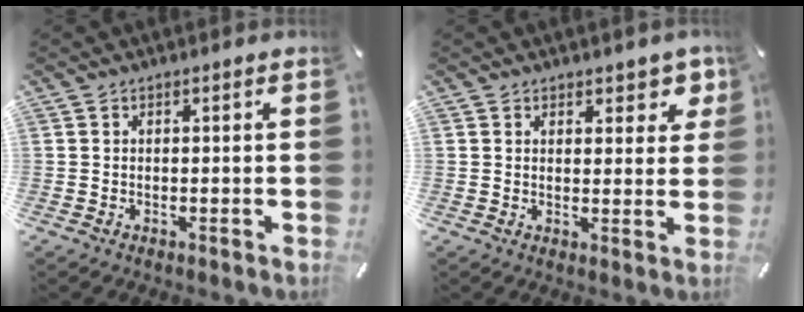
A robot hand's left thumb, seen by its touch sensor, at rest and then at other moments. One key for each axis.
{"total": 5.1, "fx": 3.4, "fy": 3.2, "fz": 2.1, "tx": -0.003, "ty": -0.020, "tz": 0.053}